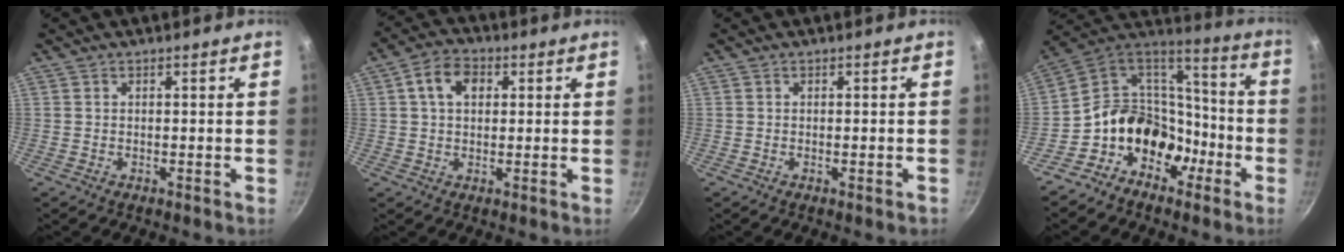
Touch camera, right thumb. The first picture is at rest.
{"total": 6.9, "force": [1.8, 4.9, 4.5], "torque": [-0.062, 0.011, 0.022]}
{"total": 1.0, "force": [-0.5, 0.2, 0.9], "torque": [-0.014, 0.002, -0.009]}
{"total": 17.2, "force": [-7.6, 12.8, 8.5], "torque": [-0.084, 0.091, -0.146]}